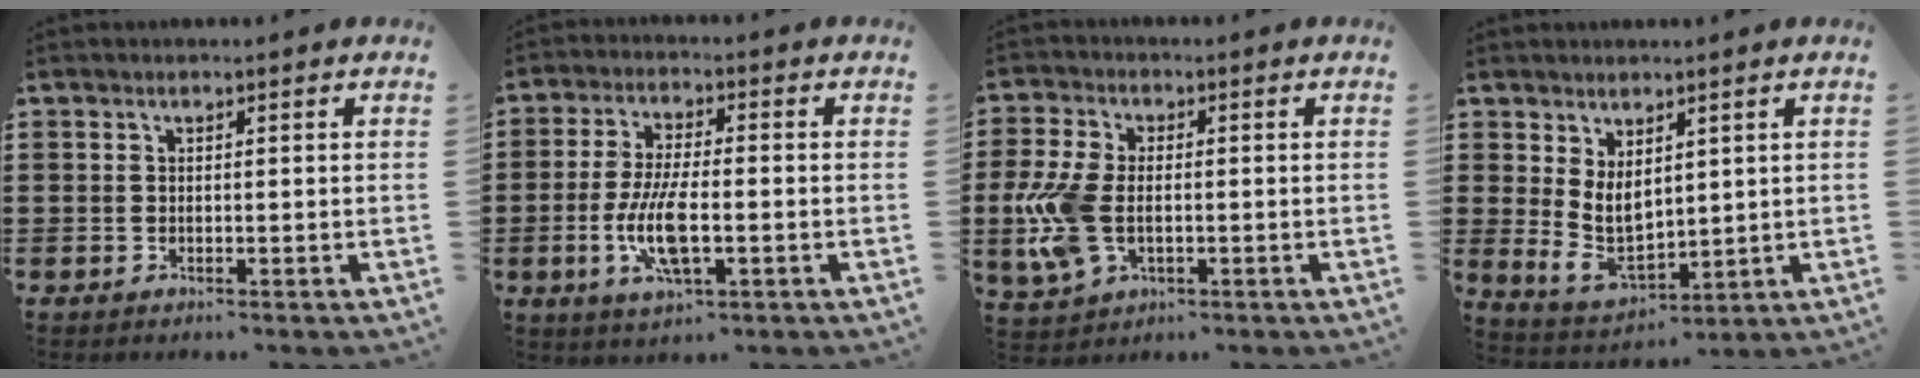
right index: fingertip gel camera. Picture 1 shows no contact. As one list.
[{"total": 8.9, "force": [-2.2, 2.9, 8.1], "torque": [-0.181, -0.014, -0.045]}, {"total": 8.6, "force": [-1.1, 5.1, 6.9], "torque": [-0.170, -0.002, -0.024]}, {"total": 5.5, "force": [1.8, 3.7, 3.7], "torque": [-0.083, -0.006, 0.031]}]